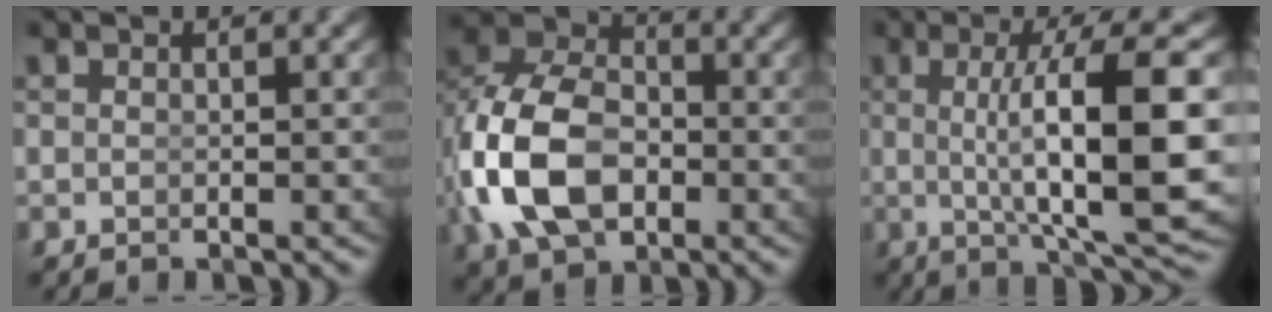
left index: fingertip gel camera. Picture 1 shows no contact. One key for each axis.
{"total": 10.6, "fx": -0.9, "fy": 8.0, "fz": 6.9, "tx": -0.153, "ty": -0.023, "tz": -0.006}
{"total": 11.1, "fx": -1.0, "fy": 2.3, "fz": 10.8, "tx": -0.154, "ty": -0.006, "tz": -0.003}